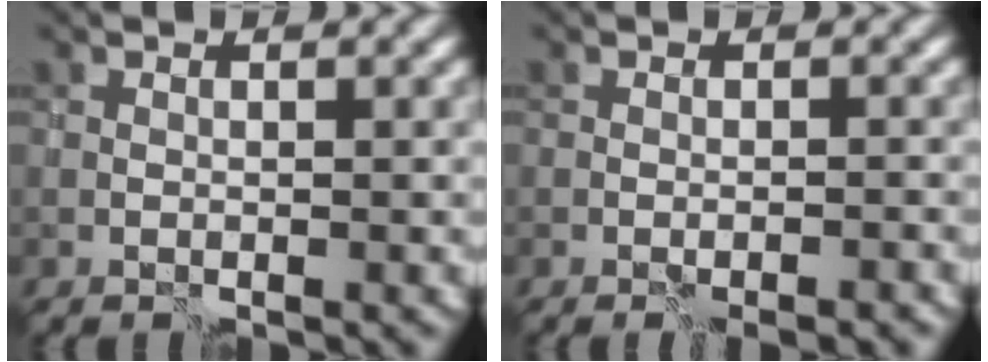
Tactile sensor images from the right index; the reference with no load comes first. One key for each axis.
{"total": 1.9, "fx": -1.5, "fy": 0.3, "fz": 1.1, "tx": -0.012, "ty": -0.001, "tz": -0.009}